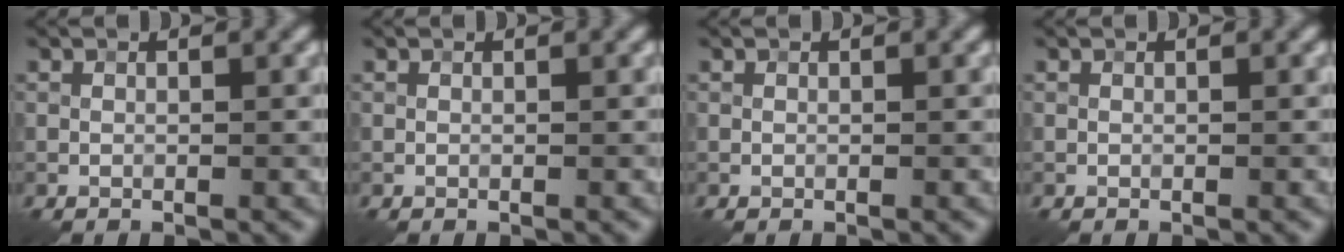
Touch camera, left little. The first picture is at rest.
{"total": 0.0}
{"total": 0.0}
{"total": 0.0}